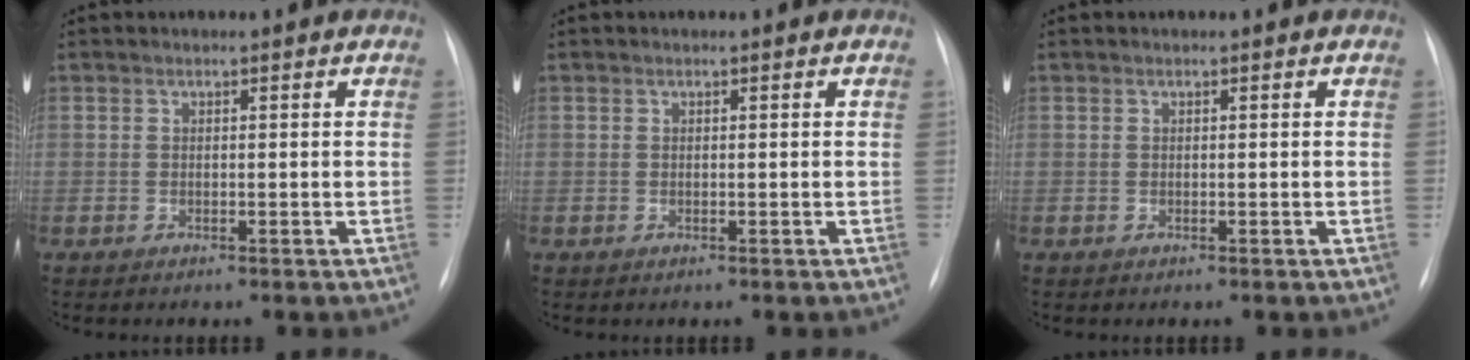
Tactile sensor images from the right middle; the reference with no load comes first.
{"total": 0.0}
{"total": 0.0}